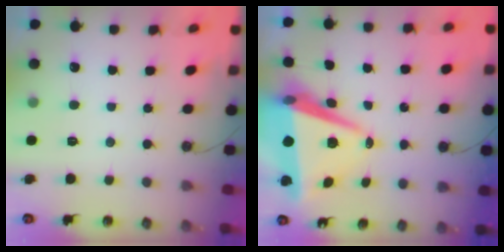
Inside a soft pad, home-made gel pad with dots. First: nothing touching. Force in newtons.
{"total": 11.2, "press": 10.5, "slide": 4.0}